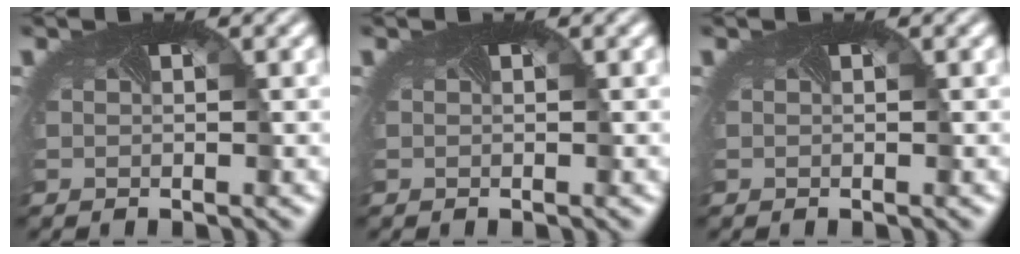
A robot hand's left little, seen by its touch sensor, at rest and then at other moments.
{"total": 0.0}
{"total": 0.0}